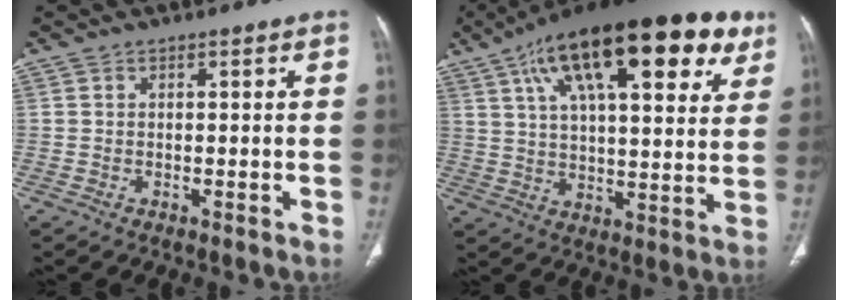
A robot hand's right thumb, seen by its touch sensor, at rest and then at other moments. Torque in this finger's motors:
{"motor_torque": [-1.69, 3.31, 2.19, 0.58, 0.24]}